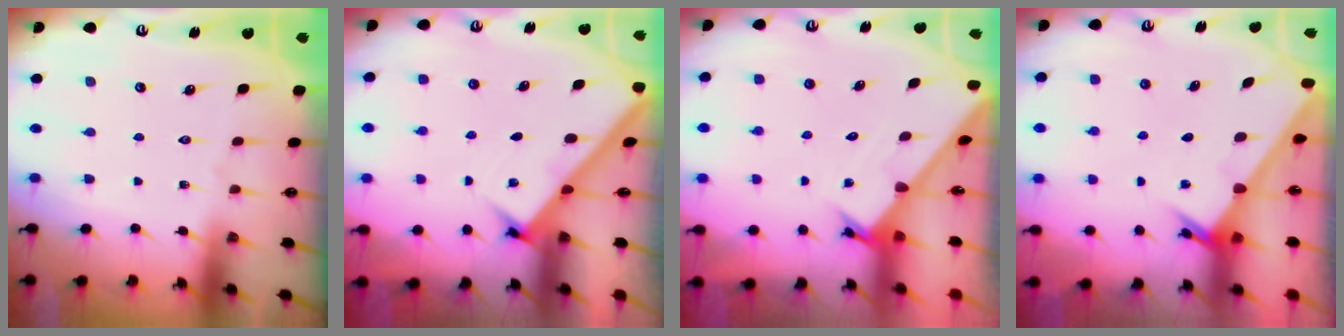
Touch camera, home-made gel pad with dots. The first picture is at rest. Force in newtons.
{"total": 2.8, "press": 2.7, "slide": 0.4}
{"total": 1.6, "press": 1.6, "slide": 0.1}
{"total": 2.4, "press": 2.4, "slide": 0.2}